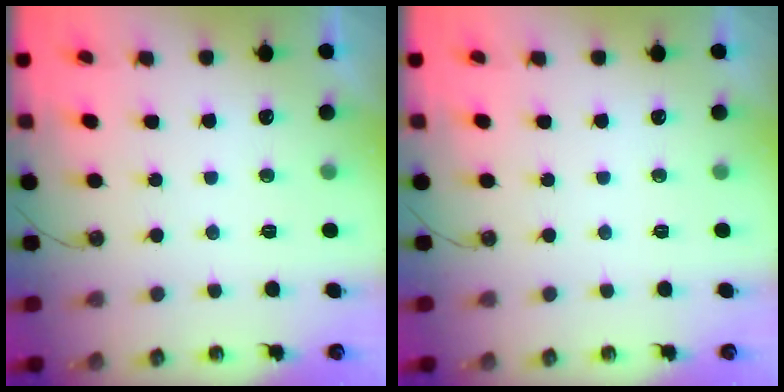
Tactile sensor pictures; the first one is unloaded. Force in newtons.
{"total": 0.0}